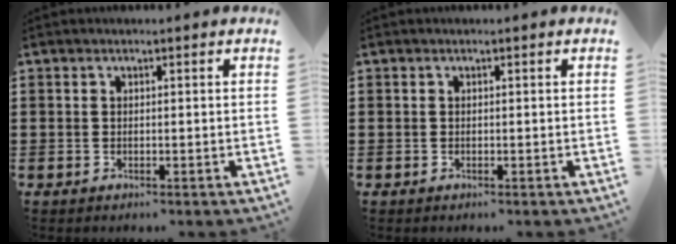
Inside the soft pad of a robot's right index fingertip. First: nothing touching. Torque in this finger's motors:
{"motor_torque": [-0.02, 0.02, 0.00, -0.01]}